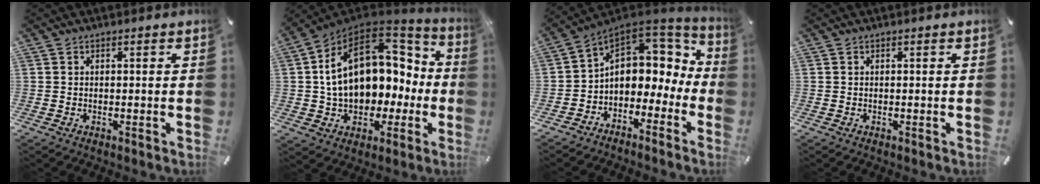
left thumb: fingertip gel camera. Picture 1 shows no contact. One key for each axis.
{"total": 21.4, "fx": 3.2, "fy": 15.0, "fz": 14.9, "tx": -0.256, "ty": -0.005, "tz": 0.062}
{"total": 9.7, "fx": 1.5, "fy": 8.0, "fz": 5.3, "tx": -0.085, "ty": -0.025, "tz": 0.029}
{"total": 0.0}